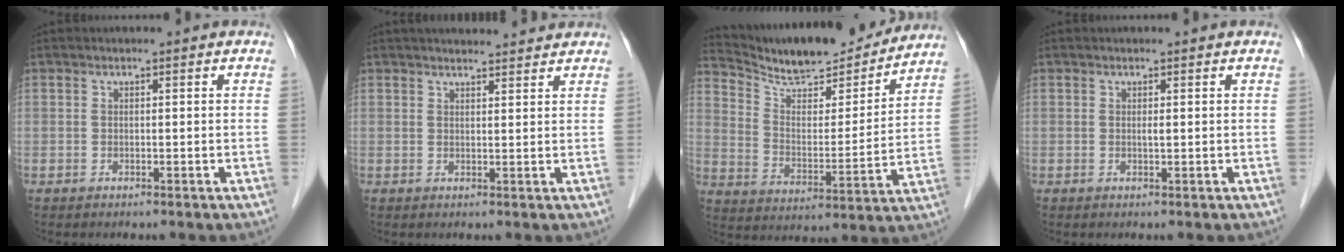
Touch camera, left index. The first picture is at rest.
{"total": 8.8, "force": [8.2, 1.4, 3.0], "torque": [-0.039, 0.024, 0.101]}
{"total": 18.8, "force": [17.5, 2.8, 6.2], "torque": [-0.108, -0.015, 0.271]}
{"total": 0.5, "force": [0.2, 0.0, 0.5], "torque": [-0.011, 0.000, 0.002]}